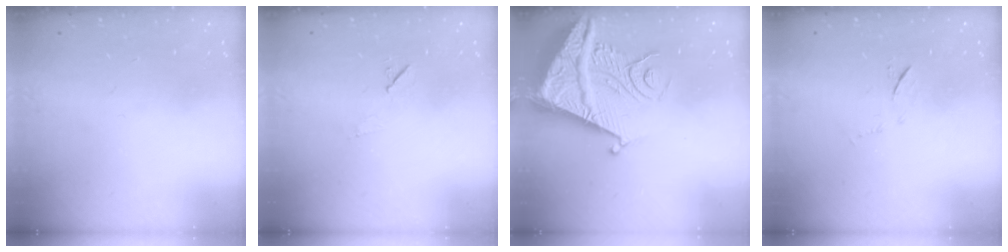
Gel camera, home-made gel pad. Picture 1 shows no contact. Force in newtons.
{"total": 5.2, "press": 4.7, "slide": 2.1}
{"total": 13.1, "press": 13.0, "slide": 1.6}
{"total": 6.1, "press": 6.0, "slide": 0.9}